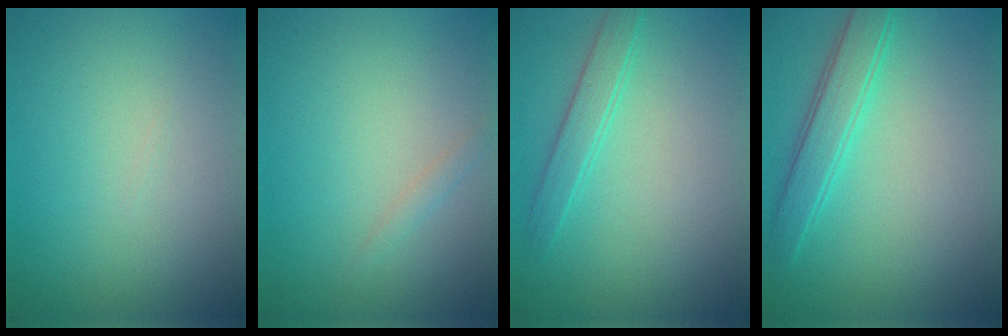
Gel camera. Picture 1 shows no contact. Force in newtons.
{"total": 0.8, "press": 0.8, "slide": 0.0}
{"total": 2.0, "press": 2.0, "slide": 0.1}
{"total": 3.0, "press": 3.0, "slide": 0.0}